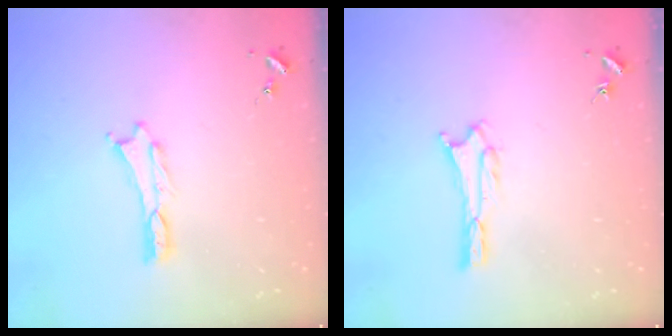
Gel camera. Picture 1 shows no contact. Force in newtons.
{"total": 1.6, "press": 1.6, "slide": 0.2}